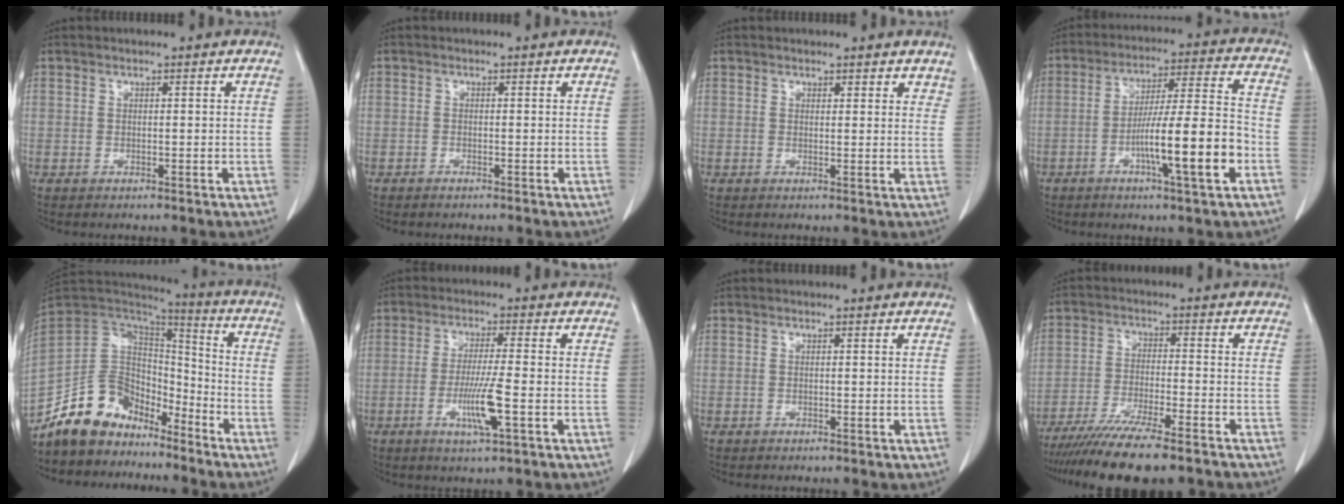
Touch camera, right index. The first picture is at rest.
{"total": 0.7, "force": [-0.6, 0.1, 0.2], "torque": [-0.007, -0.001, -0.010]}
{"total": 3.2, "force": [2.8, 1.3, 0.8], "torque": [0.010, -0.004, 0.021]}
{"total": 13.3, "force": [-4.7, 0.2, 12.5], "torque": [-0.206, 0.004, -0.077]}
{"total": 12.7, "force": [-10.3, 6.8, 3.0], "torque": [-0.052, 0.057, -0.190]}
{"total": 6.7, "force": [-2.4, -0.3, 6.3], "torque": [-0.119, -0.013, -0.043]}
{"total": 0.0}
{"total": 14.5, "force": [-12.0, 1.2, 8.1], "torque": [-0.139, -0.035, -0.194]}